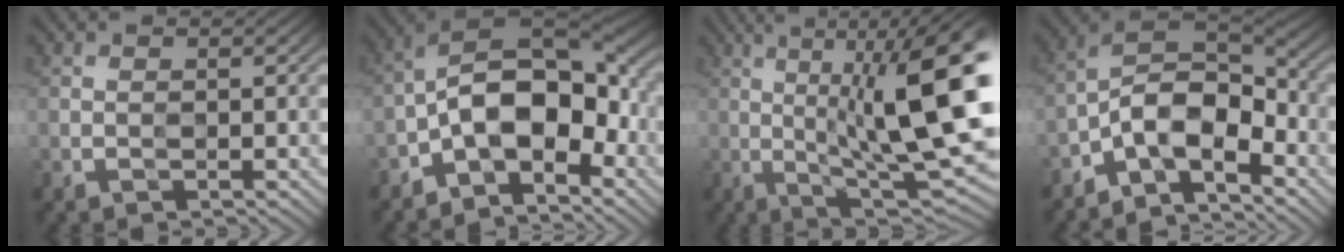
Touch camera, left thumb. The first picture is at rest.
{"total": 12.6, "force": [-3.9, 7.0, 9.8], "torque": [-0.160, 0.012, -0.079]}
{"total": 16.8, "force": [1.6, 4.8, 16.0], "torque": [-0.221, 0.028, 0.028]}
{"total": 9.2, "force": [-5.3, 4.3, 6.3], "torque": [-0.109, 0.009, -0.113]}